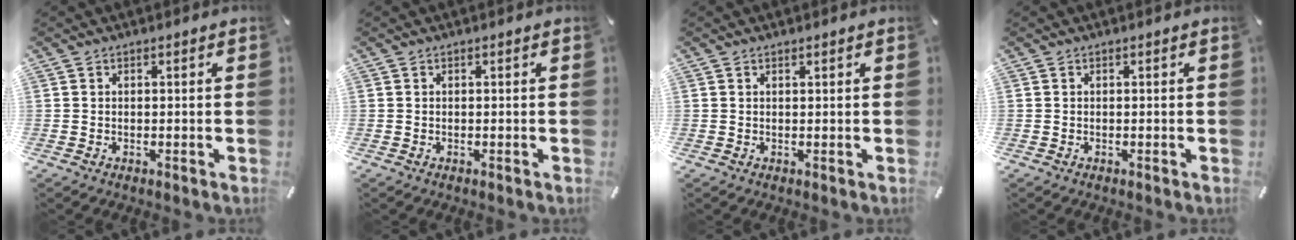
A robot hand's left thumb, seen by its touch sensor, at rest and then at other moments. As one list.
[{"total": 0.0}, {"total": 0.6, "force": [0.4, 0.2, 0.3], "torque": [-0.007, 0.001, 0.008]}, {"total": 0.0}]